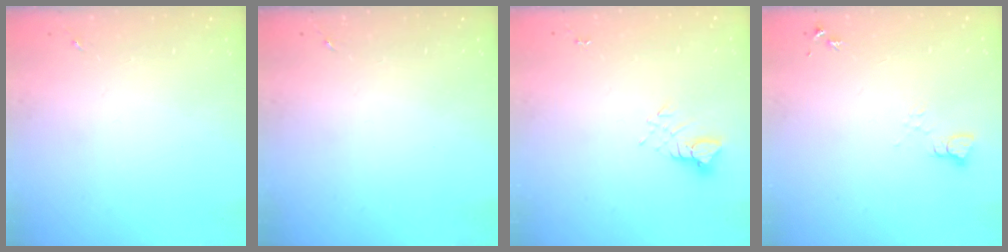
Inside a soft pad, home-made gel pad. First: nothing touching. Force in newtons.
{"total": 0.0}
{"total": 3.1, "press": 3.1, "slide": 0.2}
{"total": 3.5, "press": 3.5, "slide": 0.4}